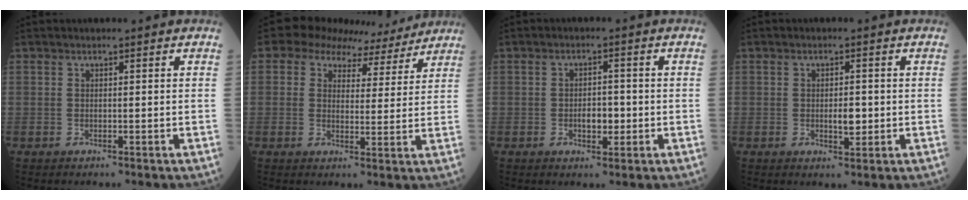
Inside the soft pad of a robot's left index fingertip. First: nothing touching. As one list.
[{"total": 7.7, "force": [6.6, 3.7, 1.1], "torque": [-0.017, 0.015, 0.079]}, {"total": 3.1, "force": [-0.7, 1.6, 2.6], "torque": [-0.042, 0.003, -0.009]}, {"total": 2.6, "force": [-0.2, 1.1, 2.4], "torque": [-0.041, -0.001, 0.000]}]